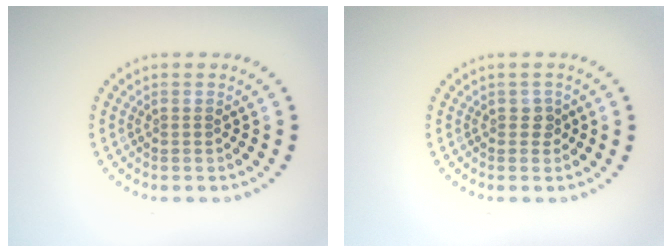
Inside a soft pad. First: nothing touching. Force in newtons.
{"total": 0.9, "press": 0.8, "slide": 0.4}